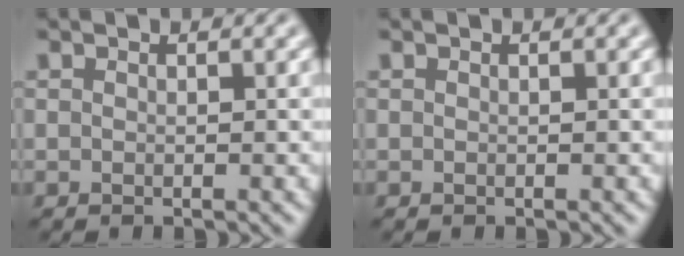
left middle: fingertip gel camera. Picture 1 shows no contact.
{"total": 0.0}